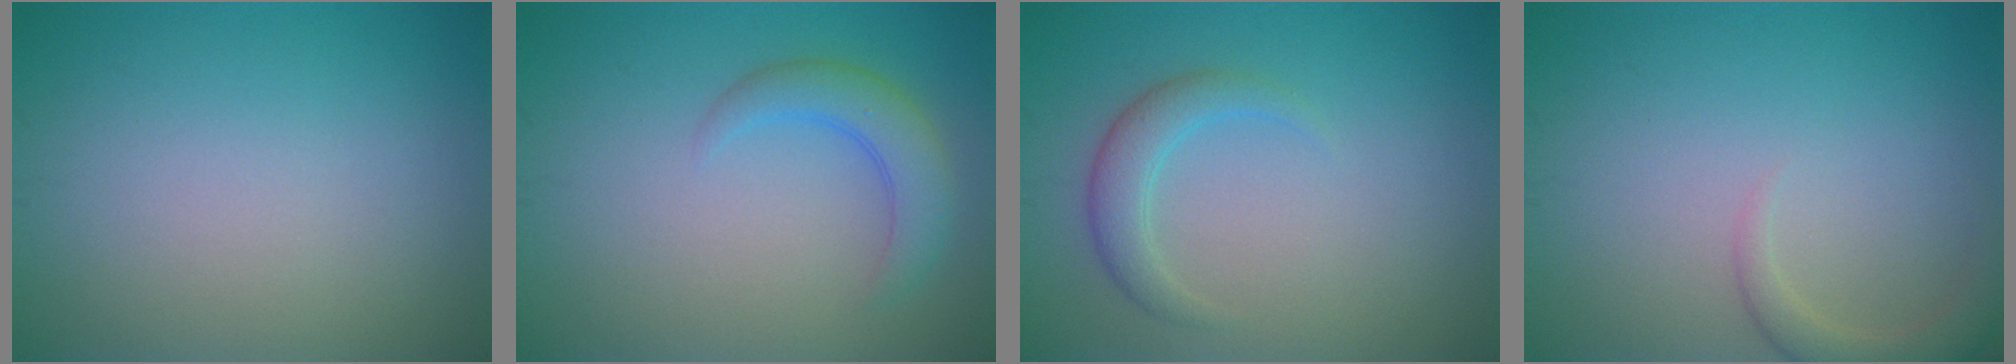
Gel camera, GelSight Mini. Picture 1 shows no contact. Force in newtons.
{"total": 3.1, "press": 3.1, "slide": 0.1}
{"total": 2.4, "press": 2.4, "slide": 0.1}
{"total": 2.3, "press": 2.3, "slide": 0.3}